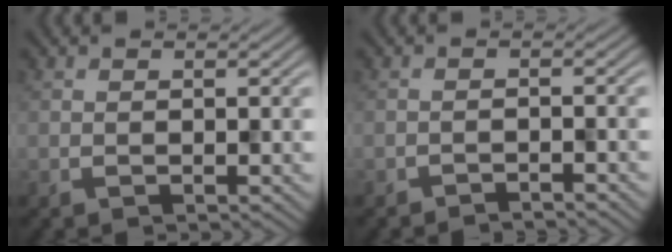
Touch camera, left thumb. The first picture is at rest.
{"total": 1.8, "force": [-1.6, -0.3, -0.9], "torque": [0.018, 0.006, -0.033]}